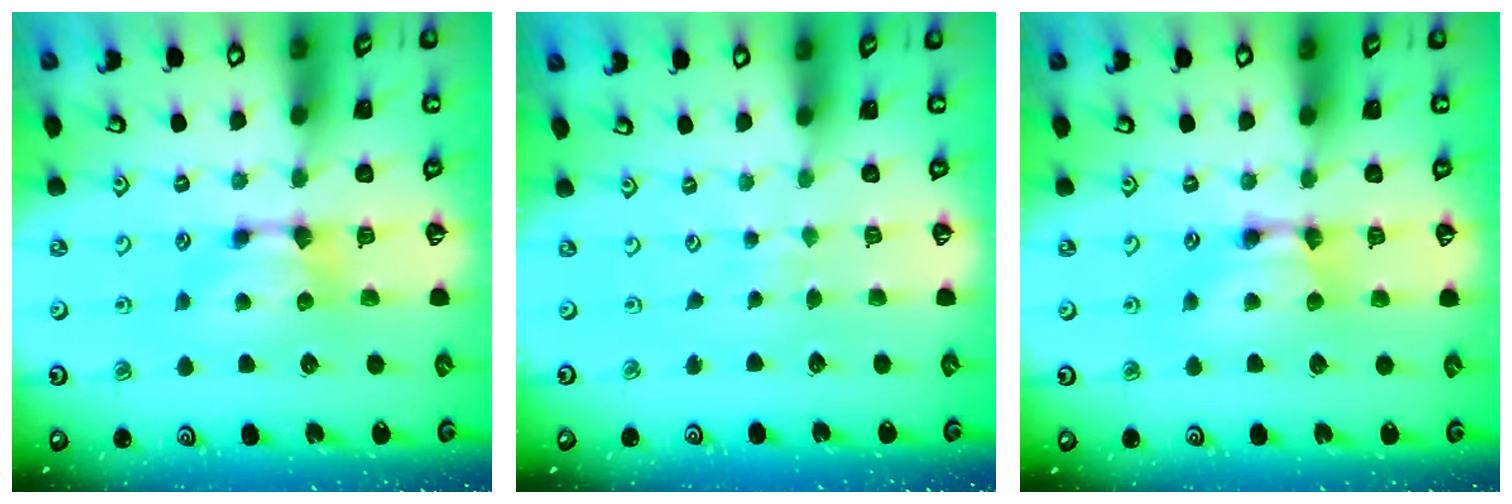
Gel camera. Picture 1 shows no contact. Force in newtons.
{"total": 5.8, "press": 5.8, "slide": 0.2}
{"total": 1.9, "press": 1.9, "slide": 0.1}